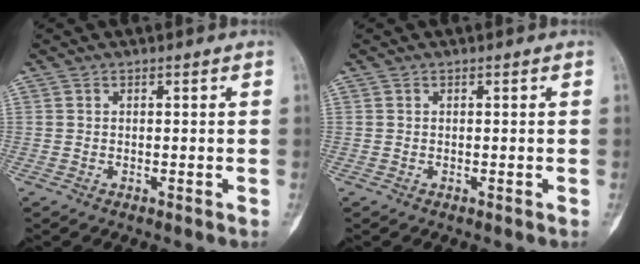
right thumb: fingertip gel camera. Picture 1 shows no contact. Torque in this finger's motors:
{"motor_torque": [0.31, -0.04, -0.22, -0.04, 0.08]}